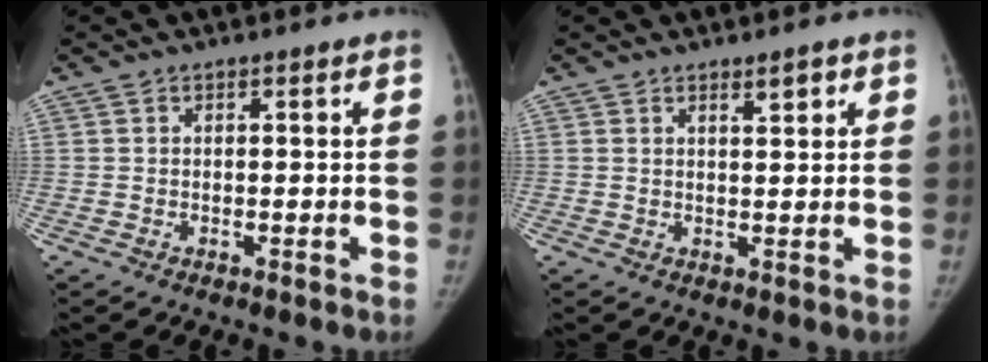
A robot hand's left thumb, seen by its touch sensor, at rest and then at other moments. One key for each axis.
{"total": 2.4, "fx": 1.6, "fy": 0.7, "fz": 1.7, "tx": -0.019, "ty": -0.011, "tz": 0.026}